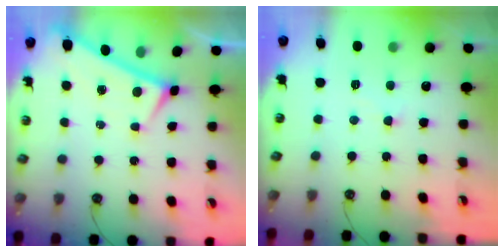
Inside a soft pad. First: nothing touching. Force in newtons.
{"total": 2.7, "press": 2.7, "slide": 0.4}